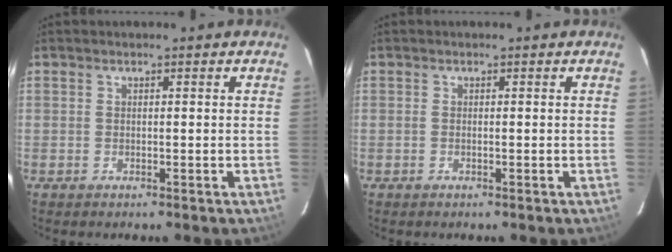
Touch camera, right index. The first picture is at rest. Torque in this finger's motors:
{"motor_torque": [-0.72, 0.35, 0.00, 0.01]}